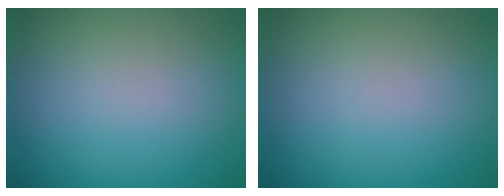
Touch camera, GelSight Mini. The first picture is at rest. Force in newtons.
{"total": 0.0}